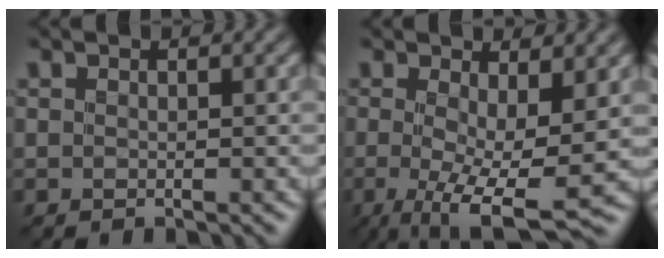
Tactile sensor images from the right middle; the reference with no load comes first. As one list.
[{"total": 8.4, "force": [-0.8, 2.3, 8.0], "torque": [-0.128, -0.015, -0.013]}]